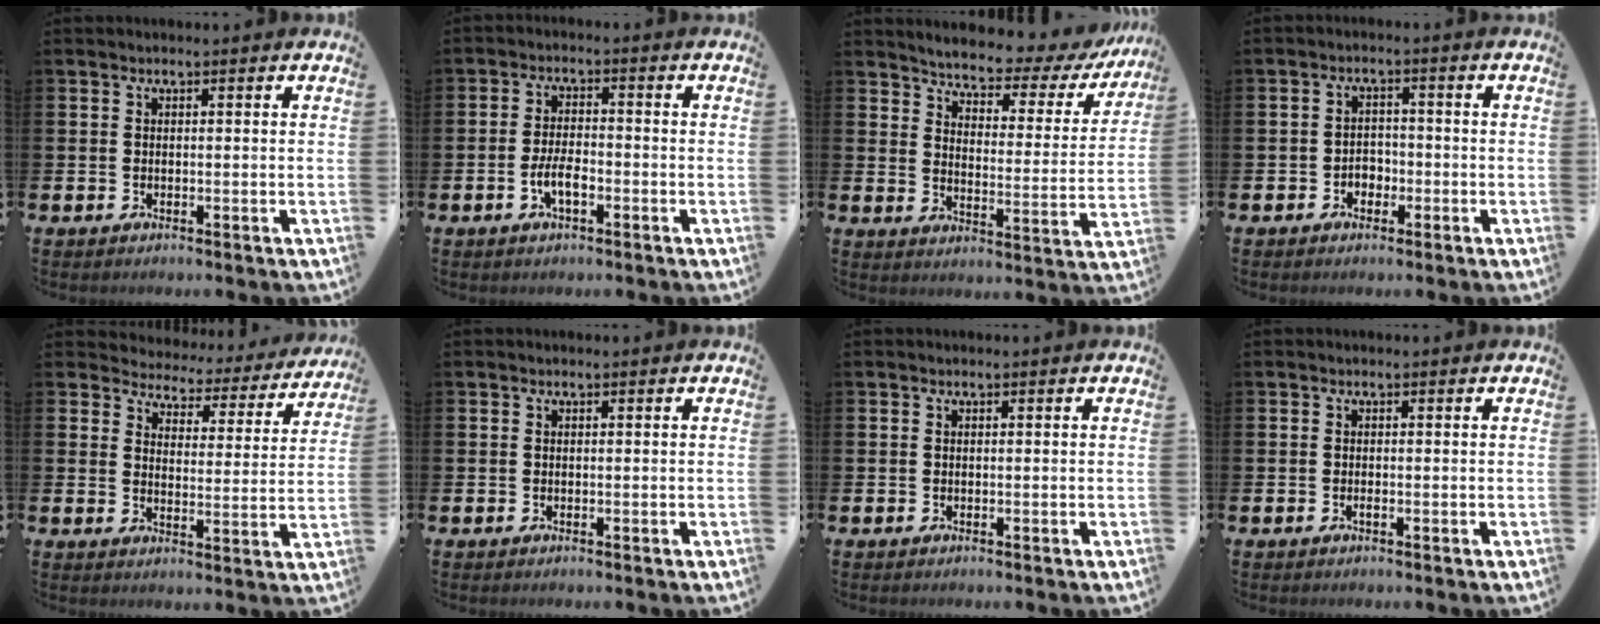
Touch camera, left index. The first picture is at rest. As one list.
[{"total": 3.6, "force": [-1.3, 1.5, 3.0], "torque": [-0.058, 0.003, -0.026]}, {"total": 4.9, "force": [4.6, 1.2, 1.4], "torque": [-0.046, -0.039, 0.069]}, {"total": 2.3, "force": [-1.3, 1.7, 0.8], "torque": [-0.016, 0.005, -0.030]}, {"total": 3.9, "force": [3.7, 1.3, 0.1], "torque": [-0.021, -0.038, 0.056]}, {"total": 0.0}, {"total": 0.0}, {"total": 0.0}]